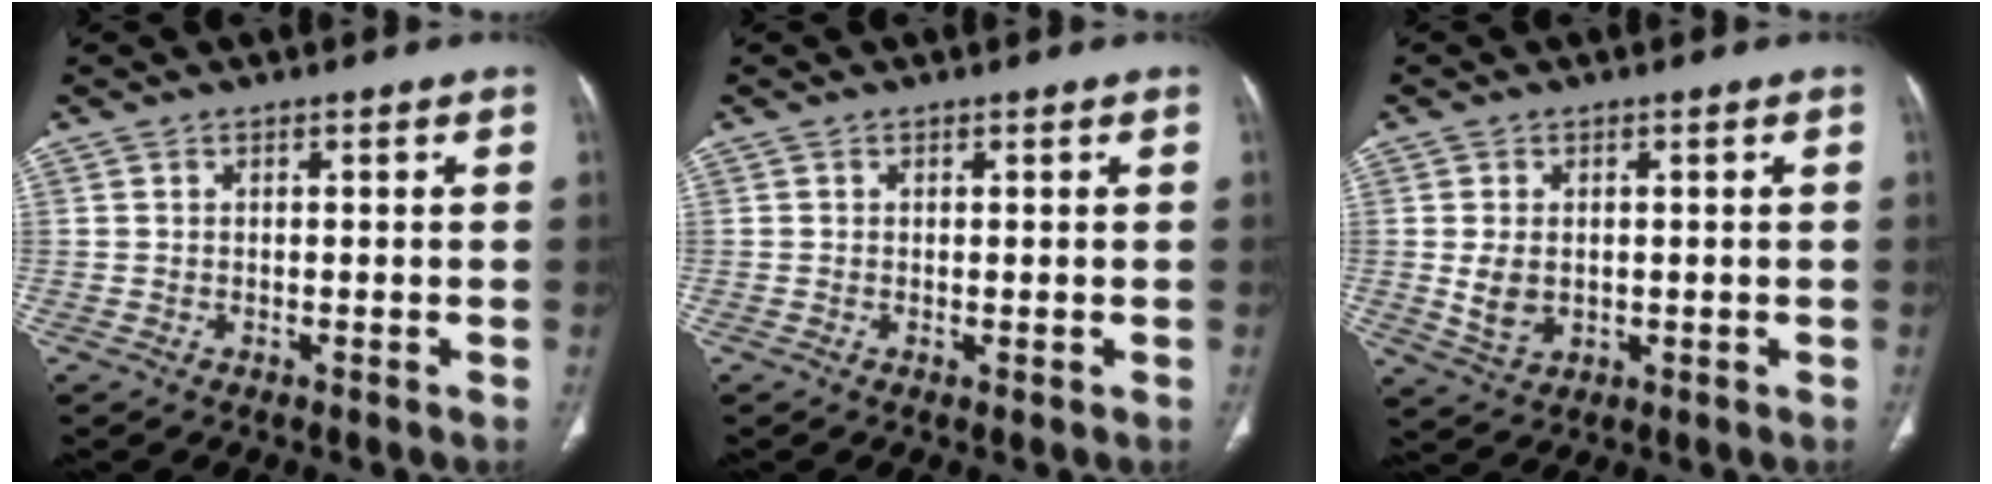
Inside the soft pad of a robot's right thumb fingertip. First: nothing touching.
{"total": 0.5, "force": [0.0, 0.2, 0.5], "torque": [-0.011, -0.004, 0.001]}
{"total": 5.0, "force": [0.1, 3.6, 3.5], "torque": [-0.059, -0.004, 0.013]}